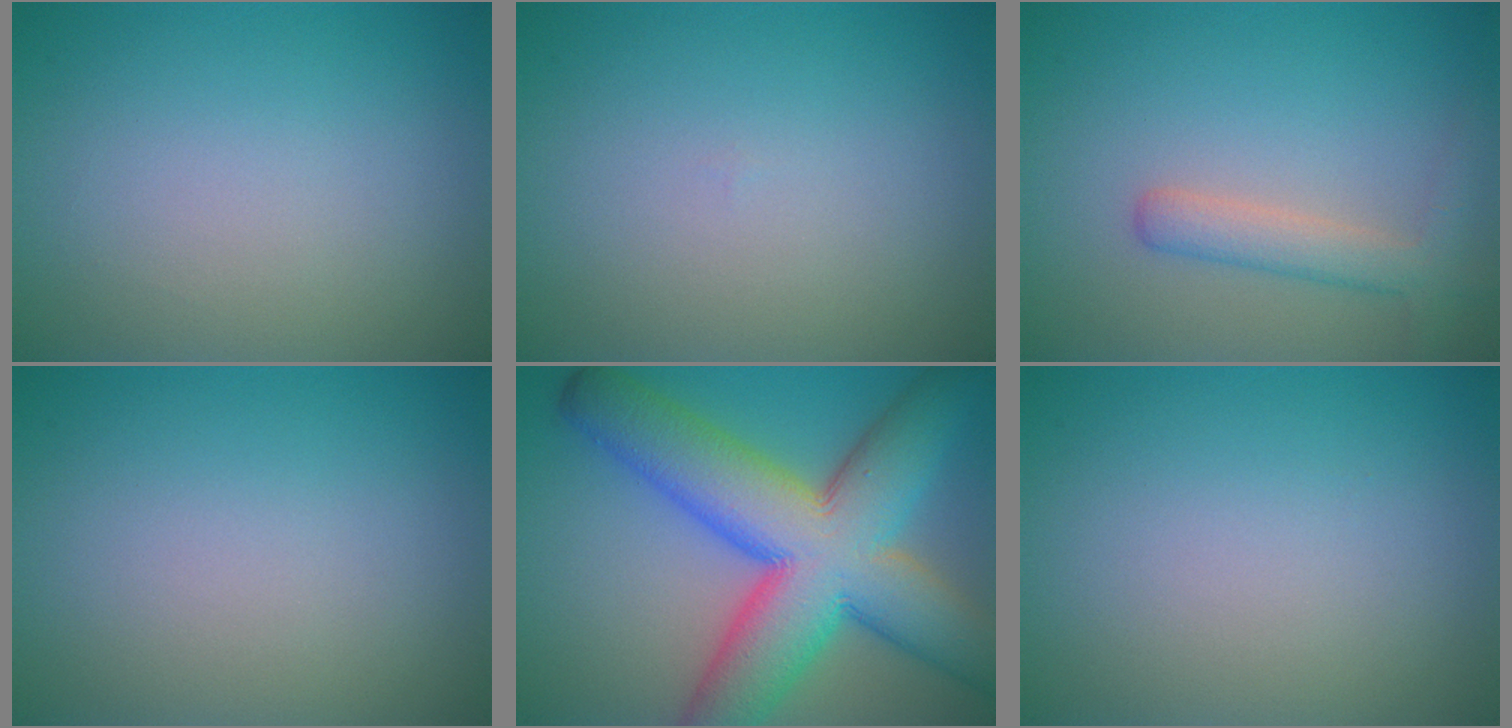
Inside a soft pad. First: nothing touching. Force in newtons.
{"total": 0.0}
{"total": 2.8, "press": 2.8, "slide": 0.1}
{"total": 0.0}
{"total": 14.1, "press": 14.1, "slide": 0.4}
{"total": 0.0}